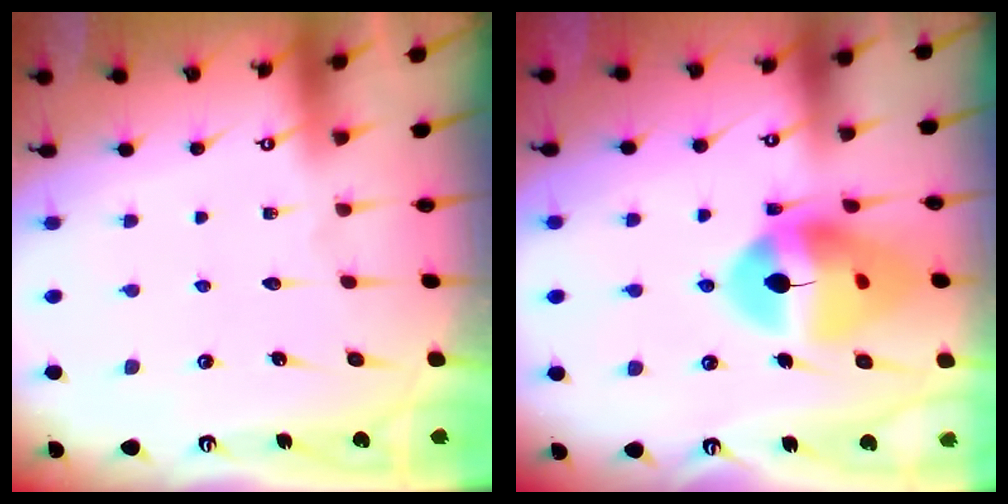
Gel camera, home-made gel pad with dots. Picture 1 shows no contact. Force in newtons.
{"total": 17.0, "press": 16.9, "slide": 1.8}